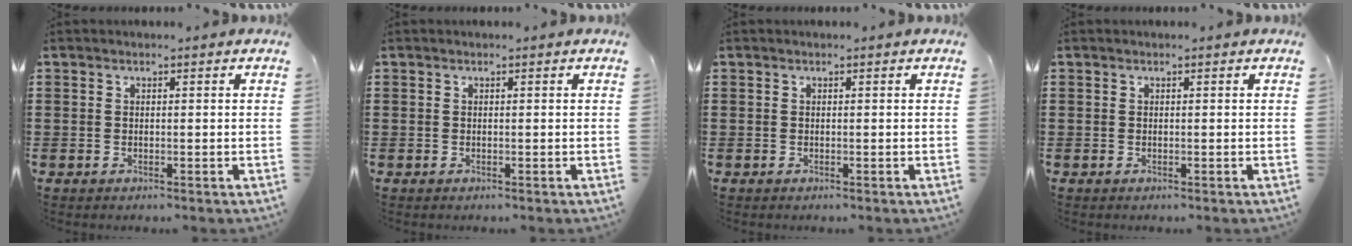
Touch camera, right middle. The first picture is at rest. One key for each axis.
{"total": 0.0}
{"total": 0.0}
{"total": 0.0}